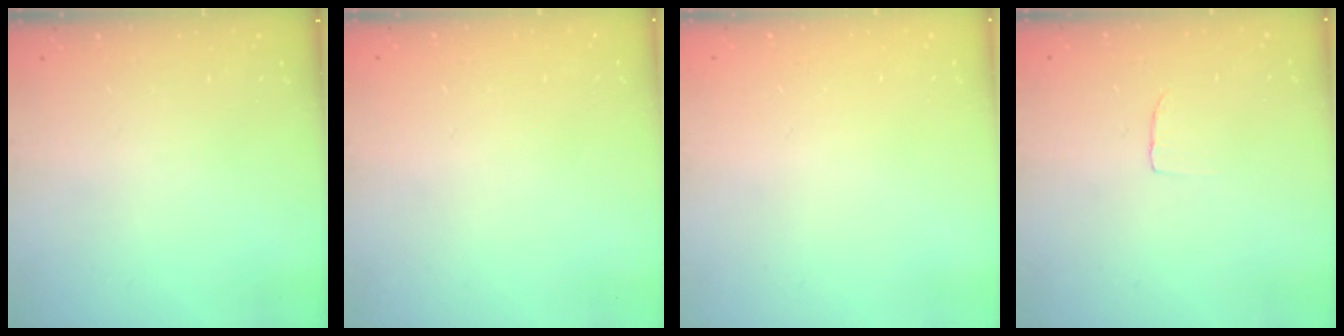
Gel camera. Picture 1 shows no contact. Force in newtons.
{"total": 0.0}
{"total": 0.0}
{"total": 3.1, "press": 3.0, "slide": 0.3}